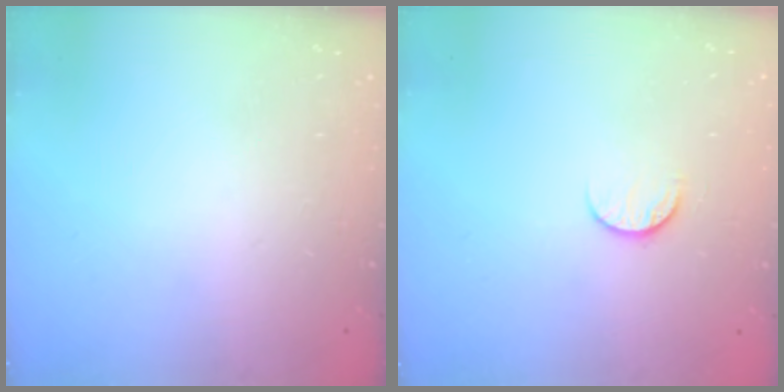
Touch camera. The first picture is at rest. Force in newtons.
{"total": 7.3, "press": 7.3, "slide": 0.8}